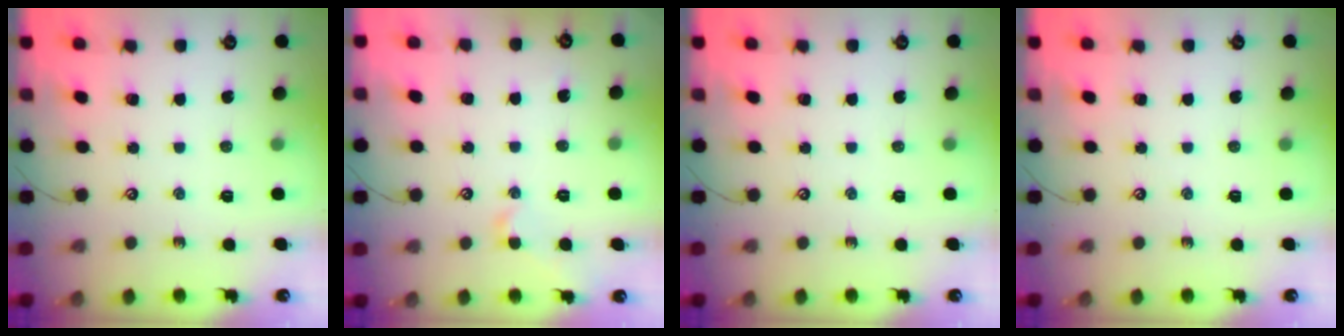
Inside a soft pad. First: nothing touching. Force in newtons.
{"total": 0.9, "press": 0.8, "slide": 0.5}
{"total": 0.0}
{"total": 0.0}